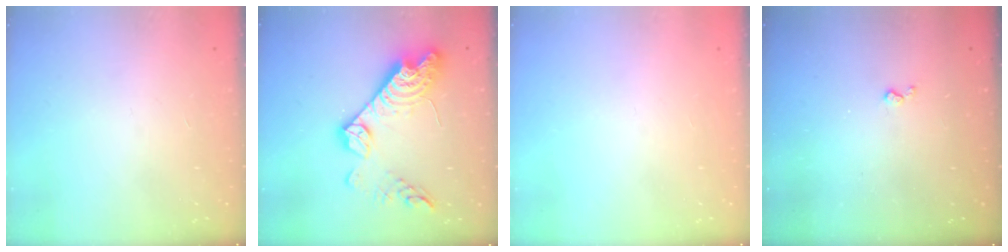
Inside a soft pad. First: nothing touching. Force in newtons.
{"total": 18.9, "press": 18.8, "slide": 1.4}
{"total": 0.0}
{"total": 2.9, "press": 2.9, "slide": 0.5}